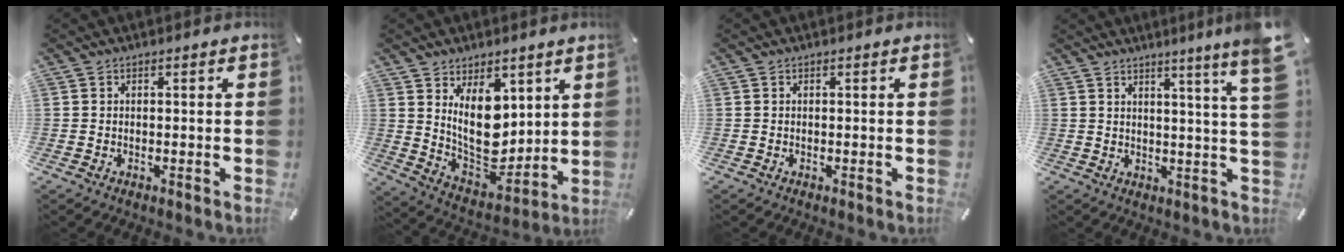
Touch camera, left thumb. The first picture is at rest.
{"total": 14.0, "force": [5.1, 9.0, 9.5], "torque": [-0.176, -0.046, 0.095]}
{"total": 0.0}
{"total": 8.6, "force": [4.9, -1.1, 7.0], "torque": [-0.109, -0.042, 0.074]}